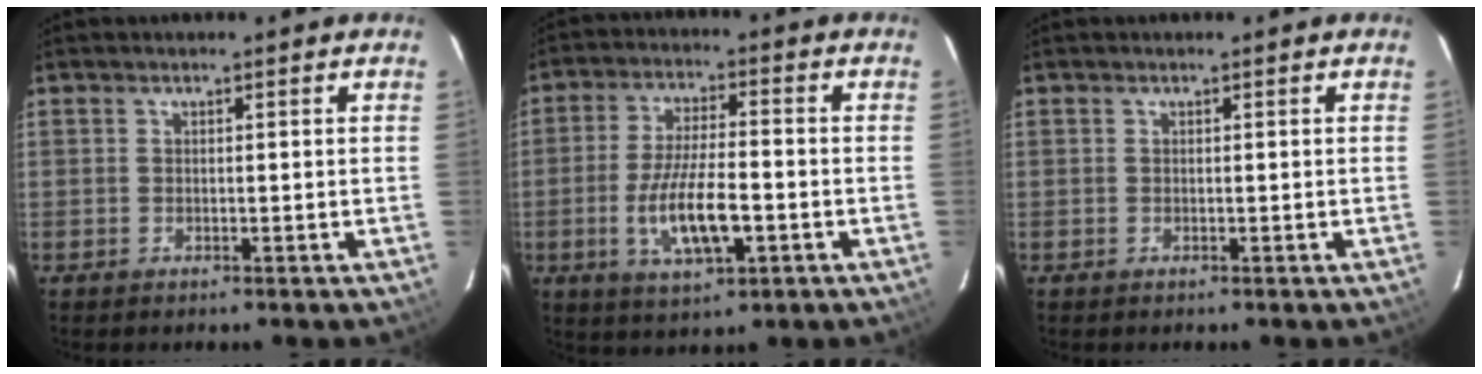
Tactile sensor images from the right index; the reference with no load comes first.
{"total": 11.1, "force": [-3.4, 3.3, 10.1], "torque": [-0.199, -0.010, -0.058]}
{"total": 0.0}